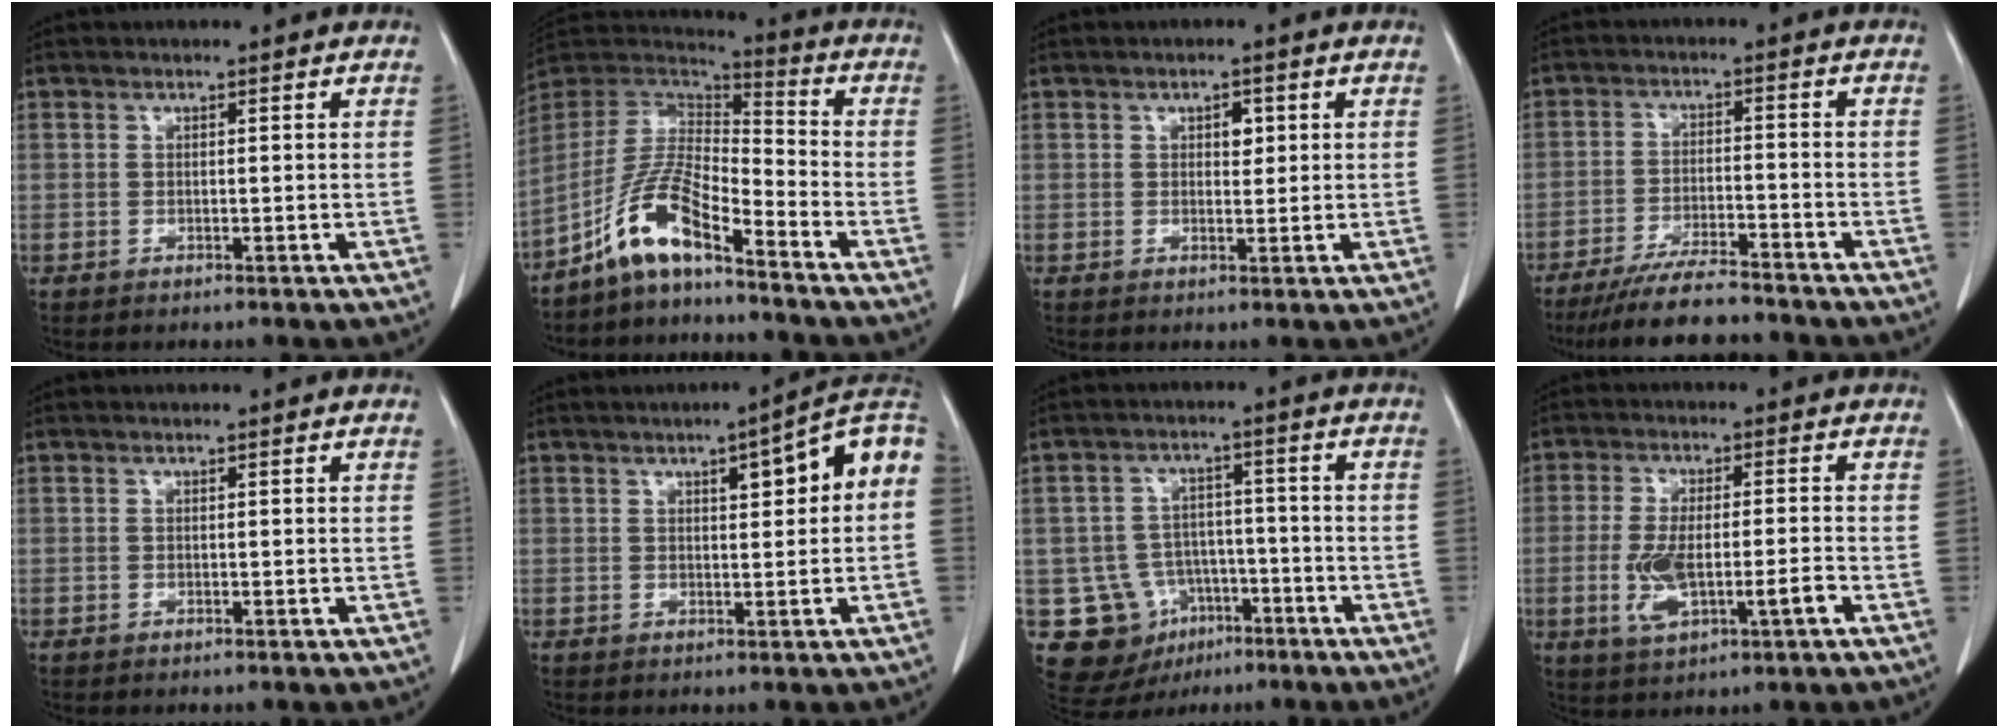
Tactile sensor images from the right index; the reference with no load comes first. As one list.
[{"total": 10.4, "force": [-7.3, 2.0, 7.2], "torque": [-0.161, 0.015, -0.139]}, {"total": 2.1, "force": [0.7, 1.2, 1.5], "torque": [-0.020, 0.000, 0.010]}, {"total": 10.5, "force": [-9.5, 0.9, 4.3], "torque": [-0.068, -0.019, -0.154]}, {"total": 0.0}, {"total": 8.7, "force": [2.0, 1.3, 8.4], "torque": [-0.114, 0.025, 0.021]}, {"total": 10.6, "force": [-4.2, 9.2, 3.2], "torque": [-0.059, 0.023, -0.049]}, {"total": 8.3, "force": [-2.3, 2.2, 7.6], "torque": [-0.154, 0.001, -0.032]}]